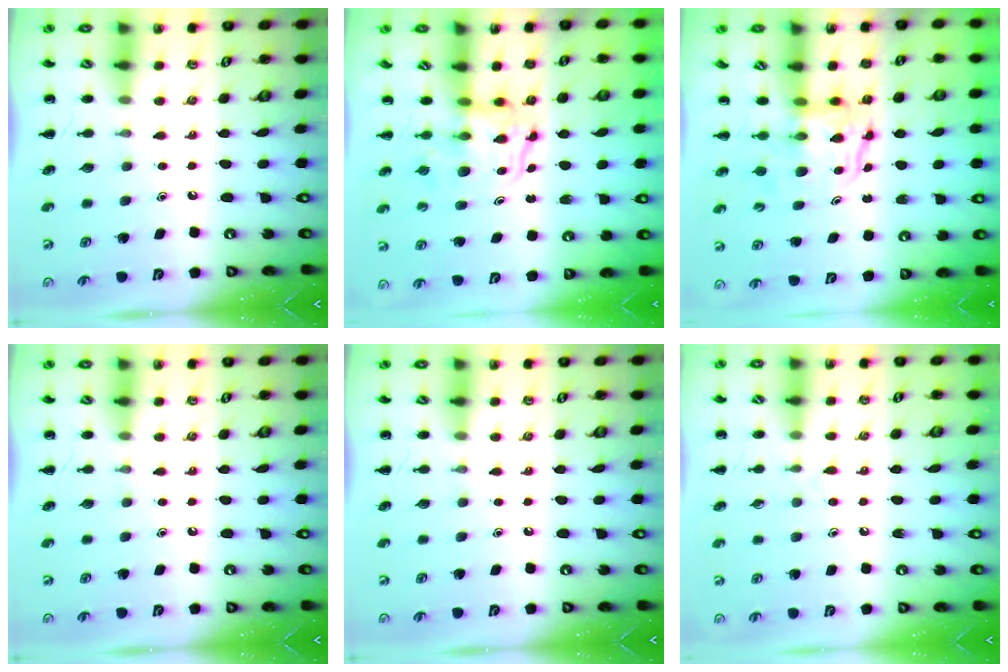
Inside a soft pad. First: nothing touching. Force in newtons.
{"total": 3.1, "press": 3.1, "slide": 0.4}
{"total": 3.5, "press": 3.4, "slide": 0.3}
{"total": 0.0}
{"total": 0.0}
{"total": 3.9, "press": 3.5, "slide": 1.7}